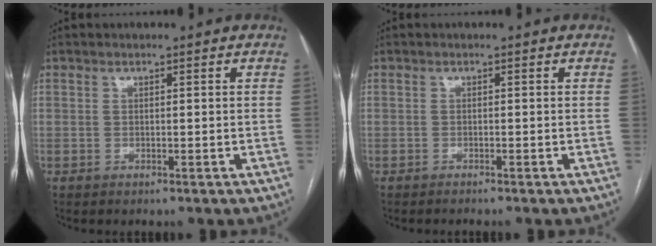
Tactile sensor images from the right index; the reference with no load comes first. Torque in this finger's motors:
{"motor_torque": [-0.21, -0.16, -0.03, 0.01]}